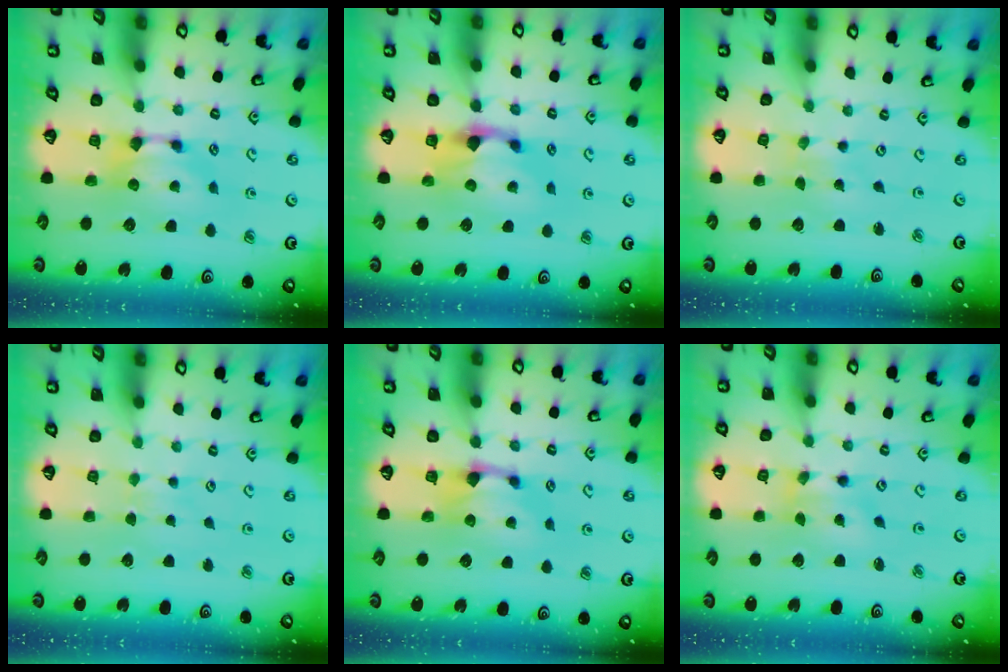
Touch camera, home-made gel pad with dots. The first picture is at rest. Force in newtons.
{"total": 2.2, "press": 1.8, "slide": 1.1}
{"total": 5.3, "press": 5.2, "slide": 0.2}
{"total": 2.9, "press": 2.9, "slide": 0.4}
{"total": 1.0, "press": 0.5, "slide": 0.8}
{"total": 1.3, "press": 0.4, "slide": 1.3}